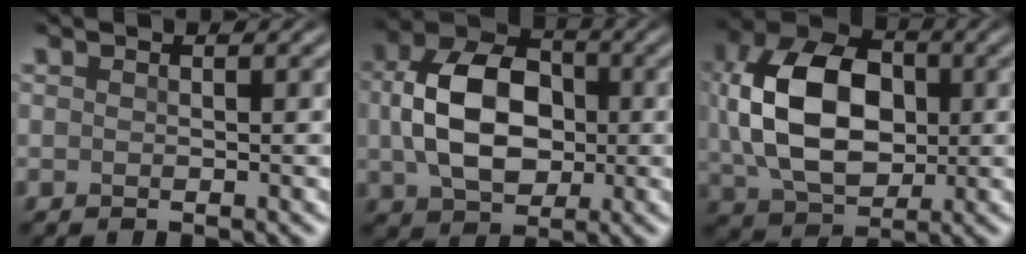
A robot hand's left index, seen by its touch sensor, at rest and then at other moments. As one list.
[{"total": 8.9, "force": [0.3, 6.2, 6.4], "torque": [-0.132, 0.006, -0.001]}, {"total": 11.2, "force": [1.0, 7.7, 8.1], "torque": [-0.172, 0.011, 0.018]}]